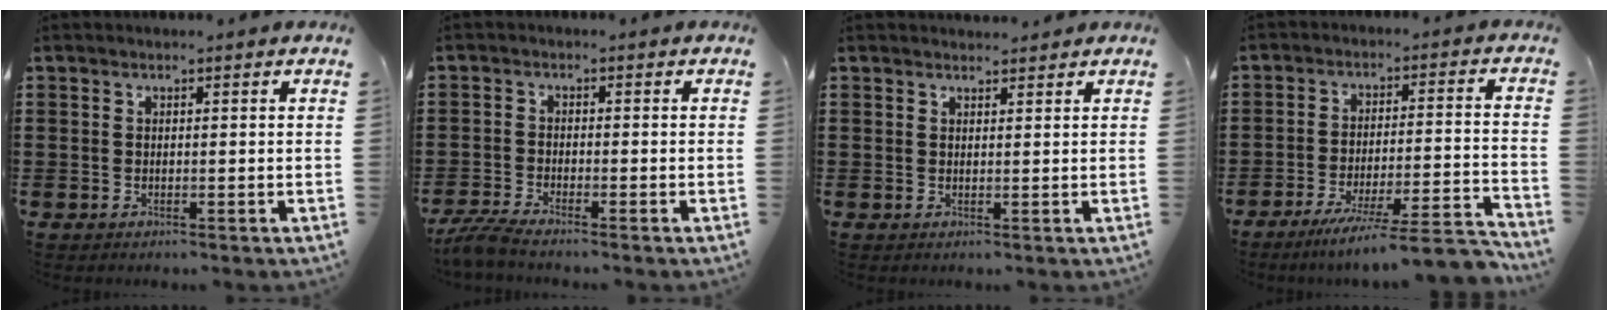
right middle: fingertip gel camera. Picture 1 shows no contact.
{"total": 3.0, "force": [-2.7, -0.2, 1.3], "torque": [-0.045, -0.012, -0.059]}
{"total": 1.4, "force": [1.3, 0.3, 0.0], "torque": [0.005, -0.003, 0.024]}
{"total": 9.1, "force": [-7.6, -0.1, 5.1], "torque": [-0.073, 0.001, -0.141]}